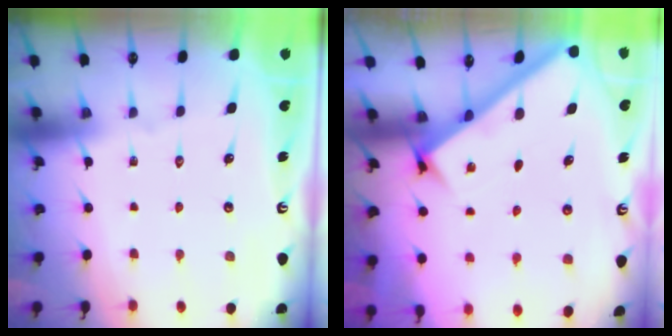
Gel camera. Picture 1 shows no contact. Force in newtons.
{"total": 2.5, "press": 2.5, "slide": 0.3}